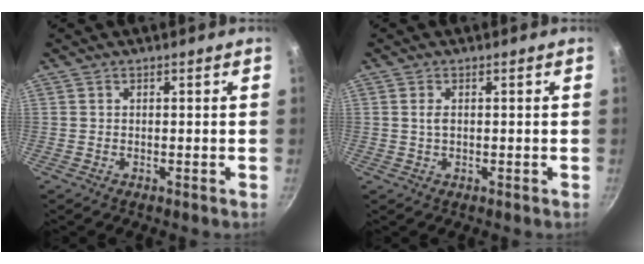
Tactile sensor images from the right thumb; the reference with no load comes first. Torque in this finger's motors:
{"motor_torque": [-0.17, -0.02, 0.05, 0.16, -0.03]}